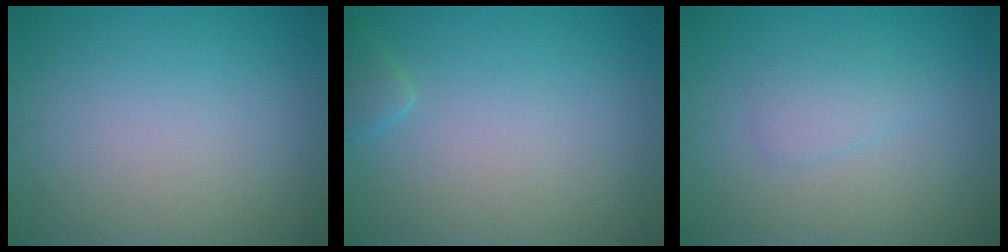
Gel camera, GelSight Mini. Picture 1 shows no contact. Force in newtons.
{"total": 1.1, "press": 1.1, "slide": 0.1}
{"total": 1.4, "press": 1.4, "slide": 0.1}